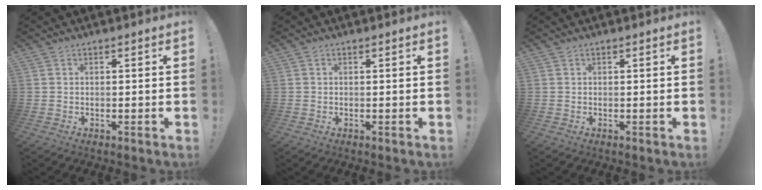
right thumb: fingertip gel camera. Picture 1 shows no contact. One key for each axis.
{"total": 0.0}
{"total": 0.0}